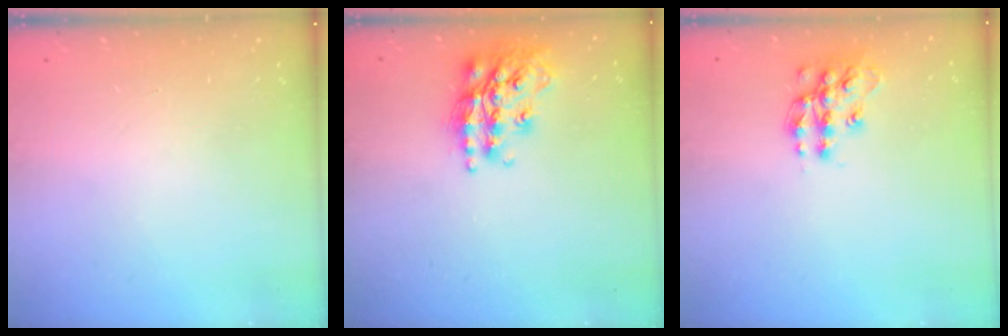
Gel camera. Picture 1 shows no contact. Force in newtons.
{"total": 17.9, "press": 17.8, "slide": 1.3}
{"total": 13.3, "press": 13.3, "slide": 0.9}